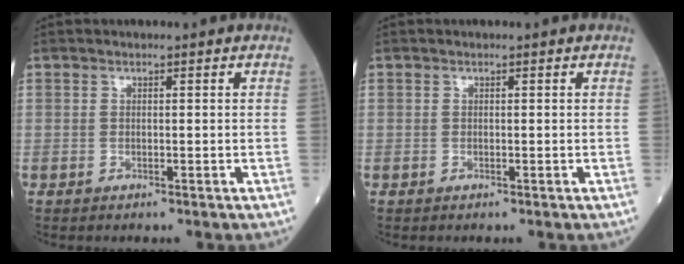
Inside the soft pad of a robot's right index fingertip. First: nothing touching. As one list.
[{"total": 0.0}]